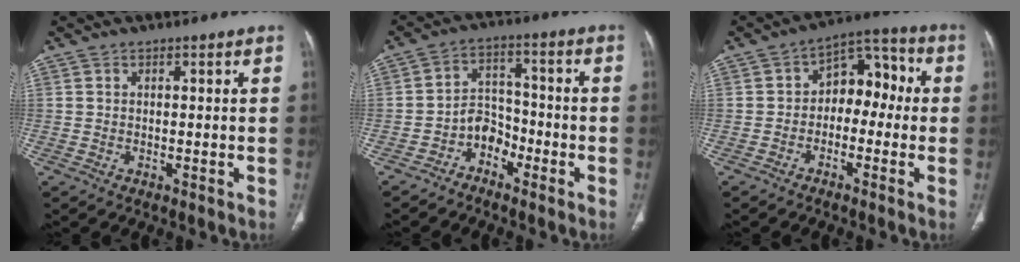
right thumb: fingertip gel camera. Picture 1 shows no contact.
{"total": 5.6, "force": [-3.4, 4.0, 2.0], "torque": [-0.007, 0.040, -0.069]}
{"total": 9.4, "force": [-0.8, 6.5, 6.8], "torque": [-0.055, 0.047, -0.029]}